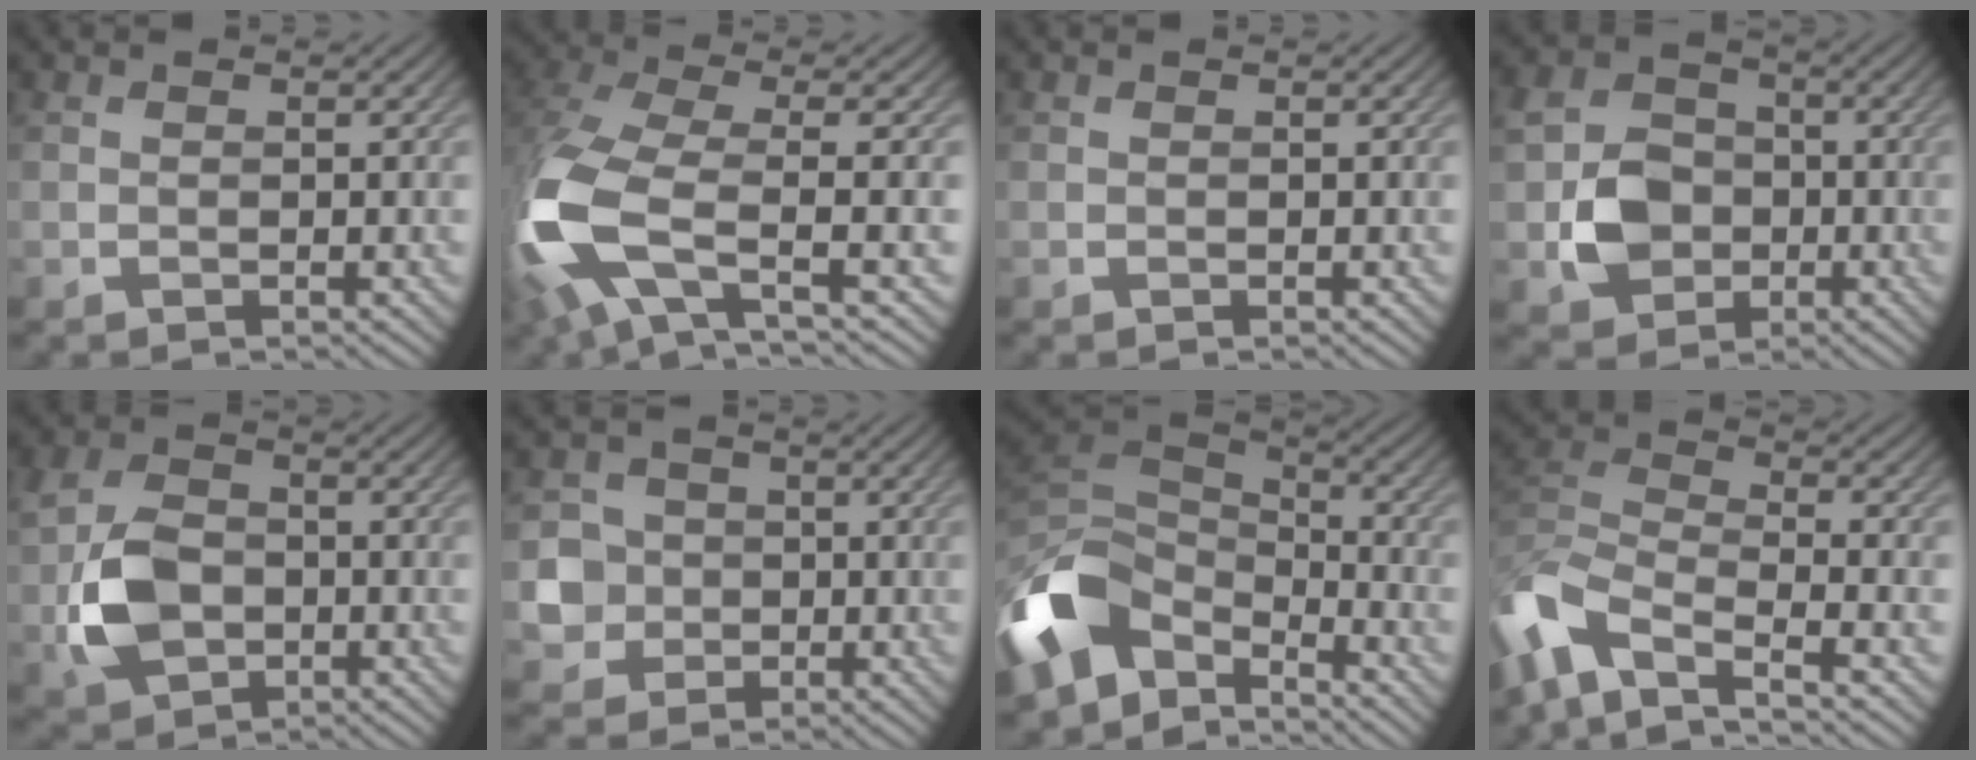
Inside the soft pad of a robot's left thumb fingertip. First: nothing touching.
{"total": 13.6, "force": [-3.2, 6.6, 11.5], "torque": [-0.311, -0.030, -0.058]}
{"total": 0.0}
{"total": 6.7, "force": [-1.3, 5.7, 3.2], "torque": [-0.068, -0.002, -0.034]}
{"total": 7.2, "force": [-1.3, 5.3, 4.7], "torque": [-0.110, -0.003, -0.032]}
{"total": 5.2, "force": [-0.7, 5.0, 1.2], "torque": [-0.030, -0.007, -0.038]}
{"total": 11.8, "force": [-6.5, 7.4, 6.4], "torque": [-0.167, -0.012, -0.128]}
{"total": 10.7, "force": [-6.5, 4.4, 7.2], "torque": [-0.178, -0.014, -0.140]}